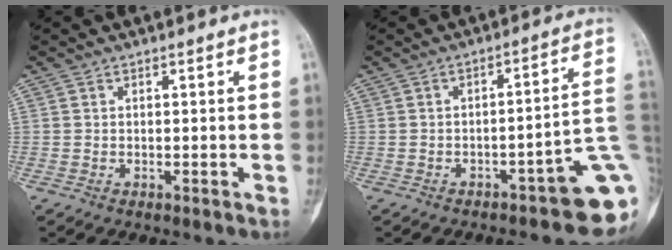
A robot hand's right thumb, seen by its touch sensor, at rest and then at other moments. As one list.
[{"total": 13.3, "force": [-5.4, 3.6, 11.6], "torque": [-0.088, 0.055, -0.063]}]